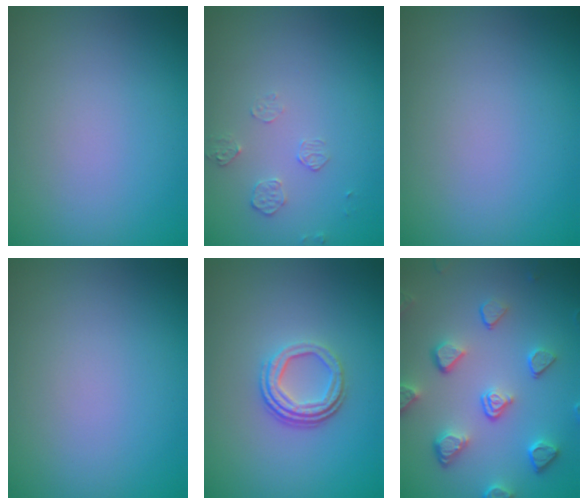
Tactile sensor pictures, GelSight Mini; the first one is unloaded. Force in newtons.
{"total": 1.3, "press": 0.6, "slide": 1.1}
{"total": 0.0}
{"total": 0.0}
{"total": 3.3, "press": 2.3, "slide": 2.4}
{"total": 4.9, "press": 3.7, "slide": 3.2}